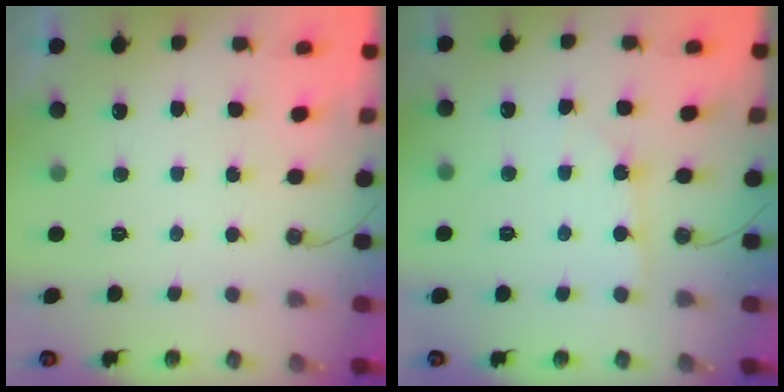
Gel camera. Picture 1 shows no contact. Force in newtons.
{"total": 2.0, "press": 1.9, "slide": 0.3}